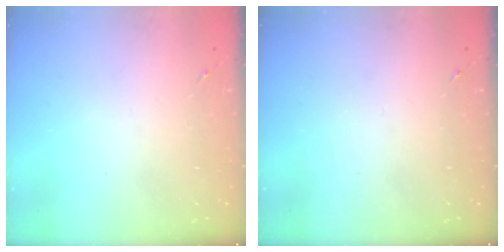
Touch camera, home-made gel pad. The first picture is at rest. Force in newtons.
{"total": 0.0}